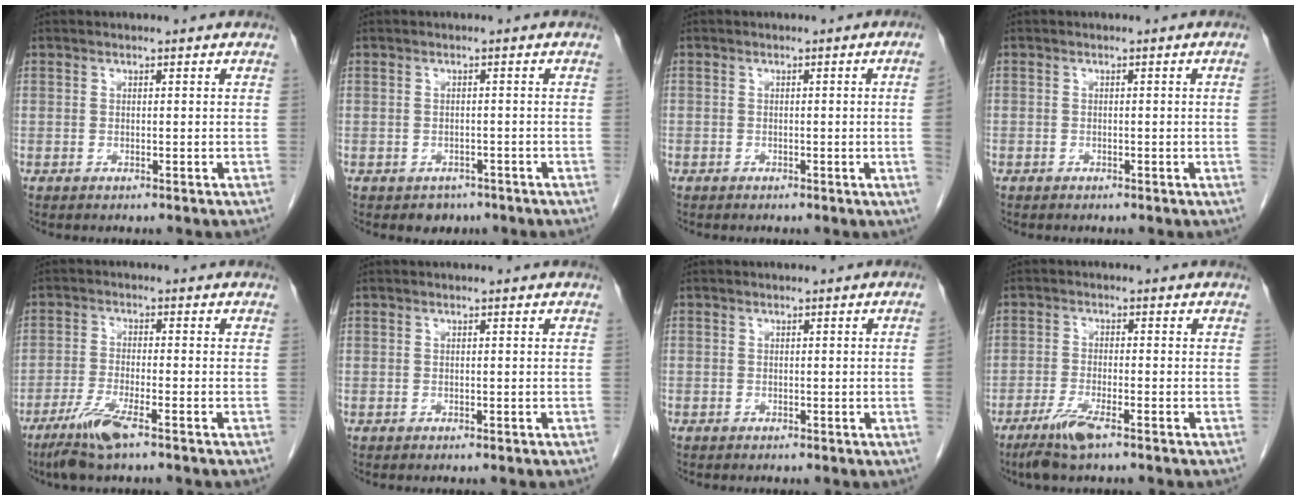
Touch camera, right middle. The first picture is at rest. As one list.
[{"total": 2.3, "force": [-1.7, 1.6, 0.4], "torque": [-0.009, 0.004, -0.020]}, {"total": 2.4, "force": [-0.4, -0.9, 2.1], "torque": [-0.028, -0.002, -0.007]}, {"total": 0.8, "force": [-0.2, -0.4, 0.7], "torque": [-0.008, 0.001, -0.006]}, {"total": 6.4, "force": [-4.2, 0.4, 4.8], "torque": [-0.101, -0.015, -0.080]}, {"total": 0.0}, {"total": 1.1, "force": [-0.2, -0.5, 0.9], "torque": [-0.009, 0.000, -0.004]}, {"total": 5.0, "force": [-3.4, 0.4, 3.7], "torque": [-0.082, -0.012, -0.064]}]